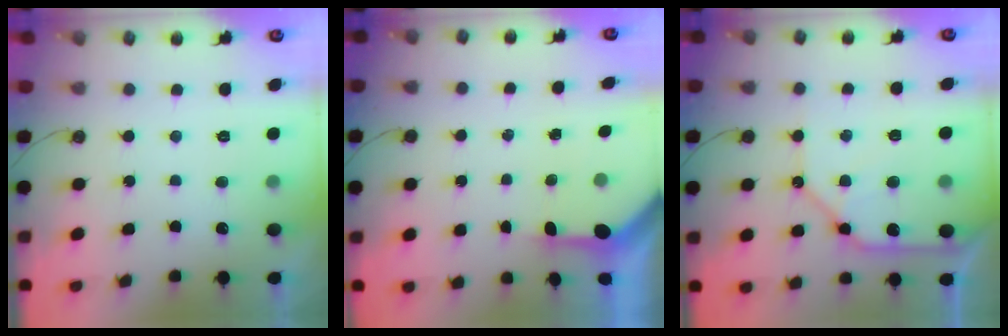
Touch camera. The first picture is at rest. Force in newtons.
{"total": 3.3, "press": 3.3, "slide": 0.2}
{"total": 12.8, "press": 12.8, "slide": 1.5}